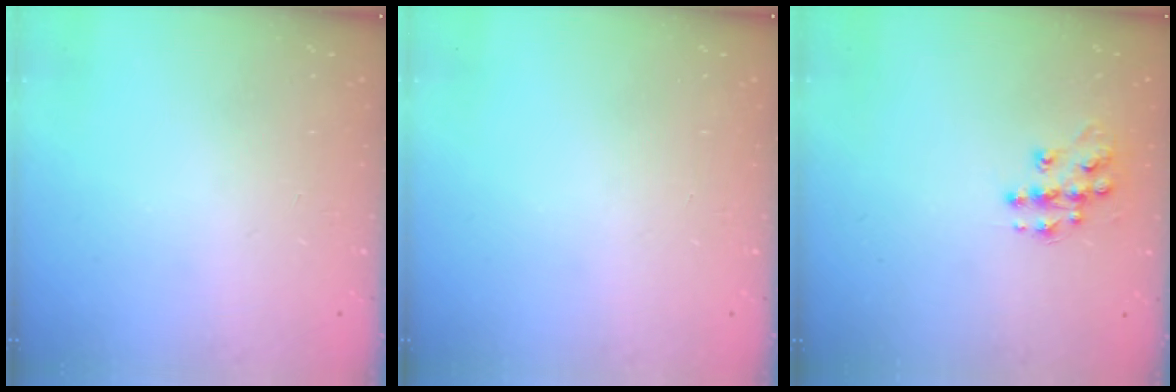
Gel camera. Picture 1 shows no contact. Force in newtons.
{"total": 0.0}
{"total": 11.4, "press": 11.4, "slide": 0.8}